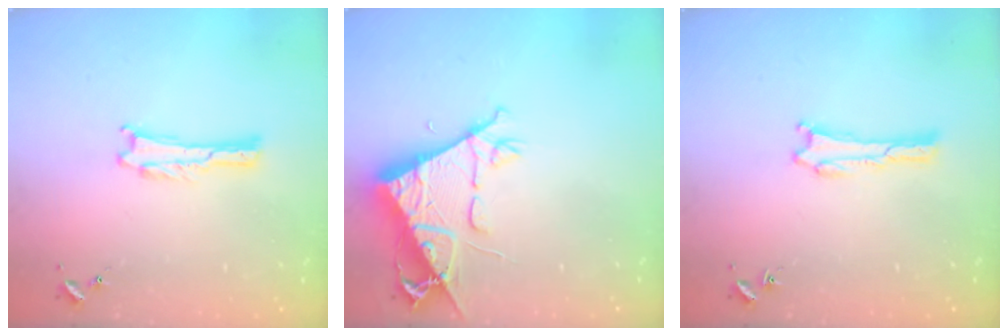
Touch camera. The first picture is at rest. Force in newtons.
{"total": 9.7, "press": 9.6, "slide": 1.4}
{"total": 0.0}